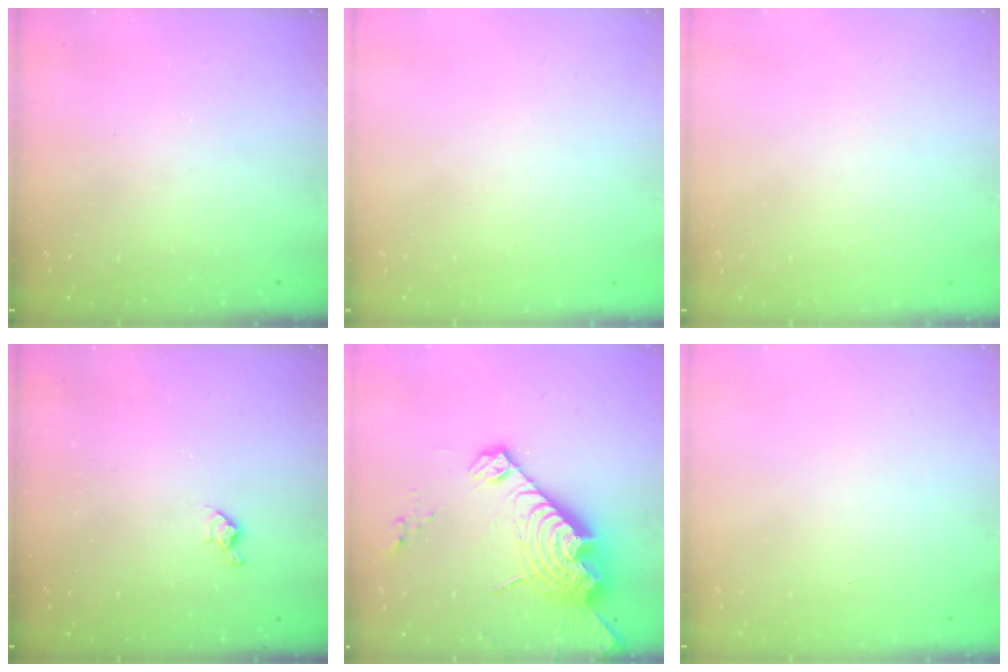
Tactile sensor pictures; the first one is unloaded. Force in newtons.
{"total": 0.0}
{"total": 0.0}
{"total": 4.9, "press": 4.8, "slide": 0.5}
{"total": 21.8, "press": 21.7, "slide": 2.0}
{"total": 0.0}